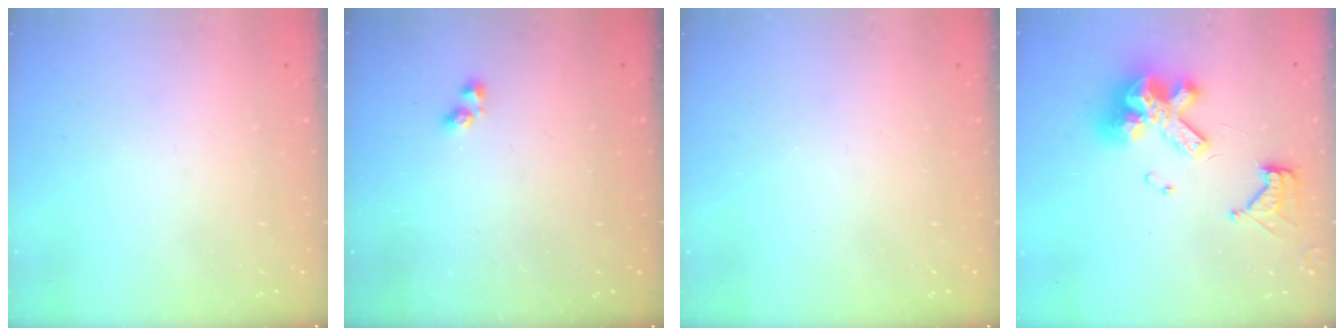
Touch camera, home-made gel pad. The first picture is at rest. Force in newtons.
{"total": 1.9, "press": 1.9, "slide": 0.4}
{"total": 0.0}
{"total": 15.0, "press": 14.9, "slide": 1.5}